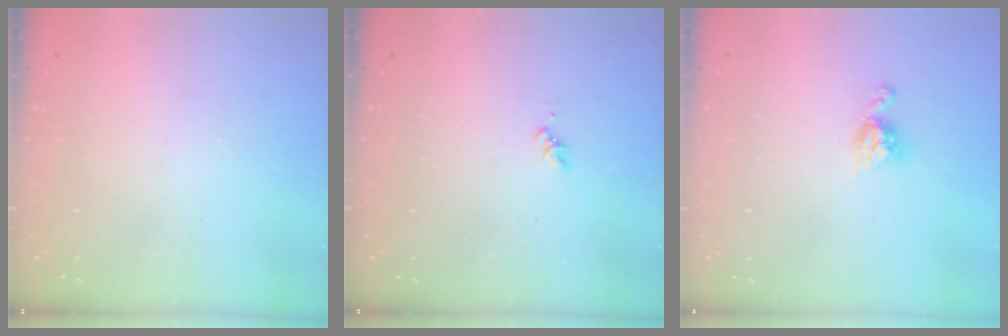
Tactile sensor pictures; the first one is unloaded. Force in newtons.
{"total": 1.6, "press": 1.6, "slide": 0.3}
{"total": 7.9, "press": 7.9, "slide": 0.6}